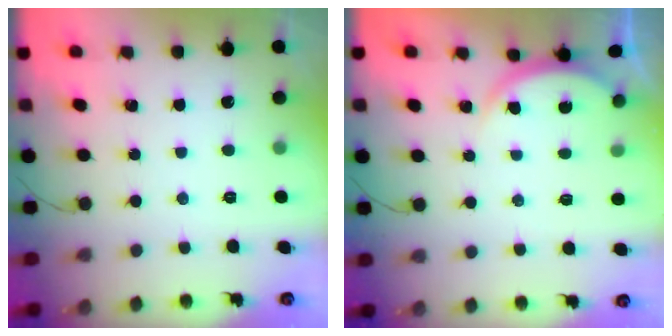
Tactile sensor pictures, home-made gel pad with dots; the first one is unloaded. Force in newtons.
{"total": 4.2, "press": 4.2, "slide": 0.4}